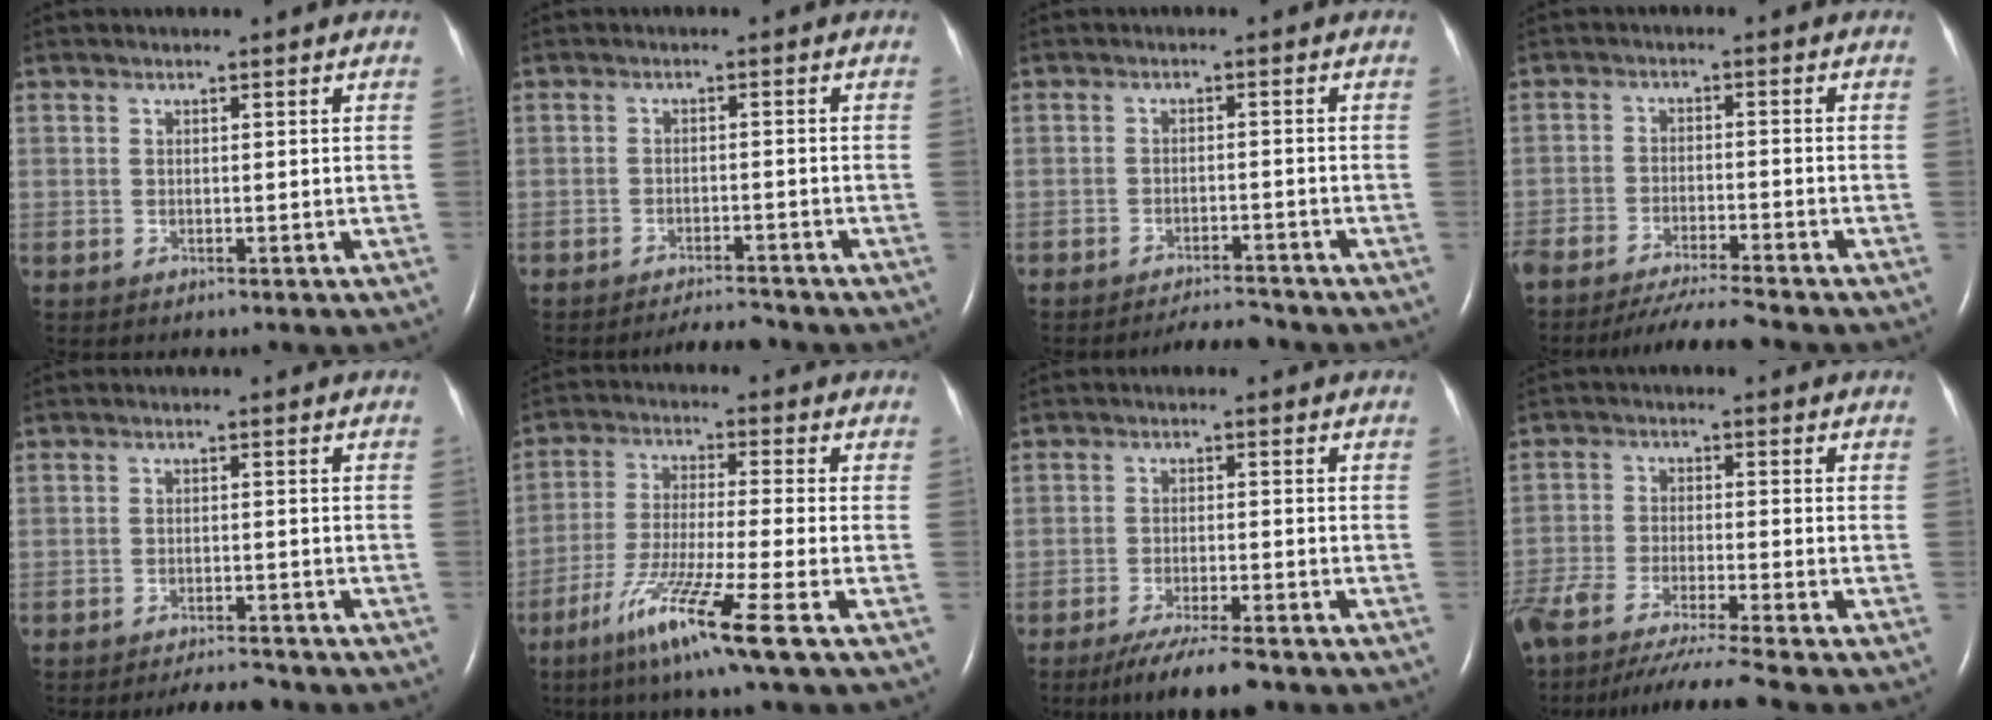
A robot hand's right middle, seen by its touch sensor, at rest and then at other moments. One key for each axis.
{"total": 4.0, "fx": -3.9, "fy": 0.2, "fz": 0.5, "tx": -0.010, "ty": -0.013, "tz": -0.064}
{"total": 4.4, "fx": -4.3, "fy": 0.2, "fz": 0.4, "tx": -0.007, "ty": -0.010, "tz": -0.071}
{"total": 8.3, "fx": -7.7, "fy": -0.5, "fz": 3.1, "tx": -0.044, "ty": -0.019, "tz": -0.130}
{"total": 4.2, "fx": -4.1, "fy": 0.4, "fz": 0.8, "tx": -0.015, "ty": -0.010, "tz": -0.064}
{"total": 12.1, "fx": -6.6, "fy": -1.2, "fz": 10.0, "tx": -0.198, "ty": -0.038, "tz": -0.124}
{"total": 7.7, "fx": -6.0, "fy": 0.5, "fz": 4.7, "tx": -0.076, "ty": -0.019, "tz": -0.100}
{"total": 12.7, "fx": -11.1, "fy": -1.9, "fz": 5.8, "tx": -0.081, "ty": -0.038, "tz": -0.185}